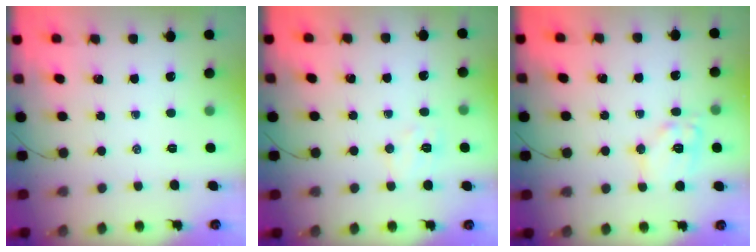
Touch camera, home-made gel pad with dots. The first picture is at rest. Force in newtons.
{"total": 5.7, "press": 5.6, "slide": 1.1}
{"total": 10.6, "press": 10.6, "slide": 0.7}